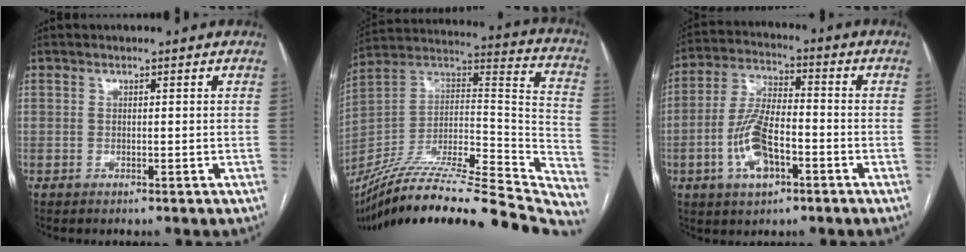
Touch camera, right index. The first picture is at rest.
{"total": 41.2, "force": [-35.8, 4.4, 20.1], "torque": [-0.255, -0.039, -0.523]}
{"total": 10.6, "force": [-3.8, 4.2, 8.9], "torque": [-0.193, 0.007, -0.070]}